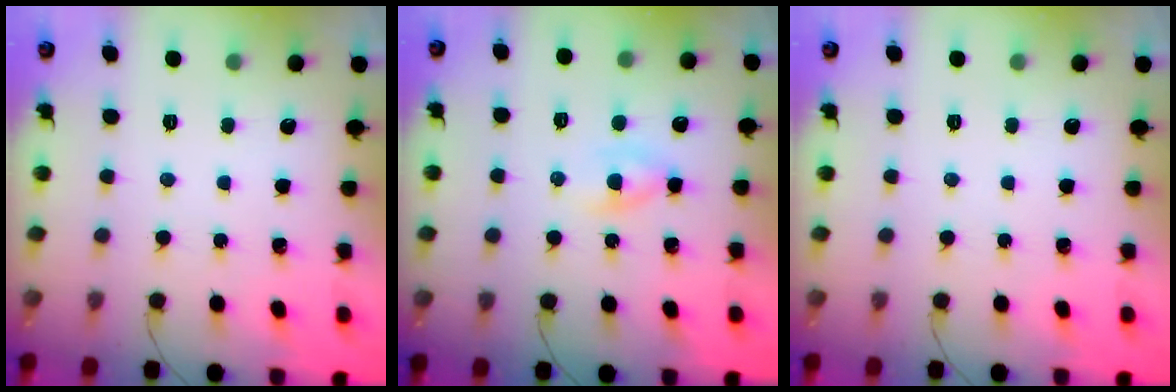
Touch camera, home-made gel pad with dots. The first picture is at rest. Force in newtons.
{"total": 2.1, "press": 2.0, "slide": 0.8}
{"total": 0.0}